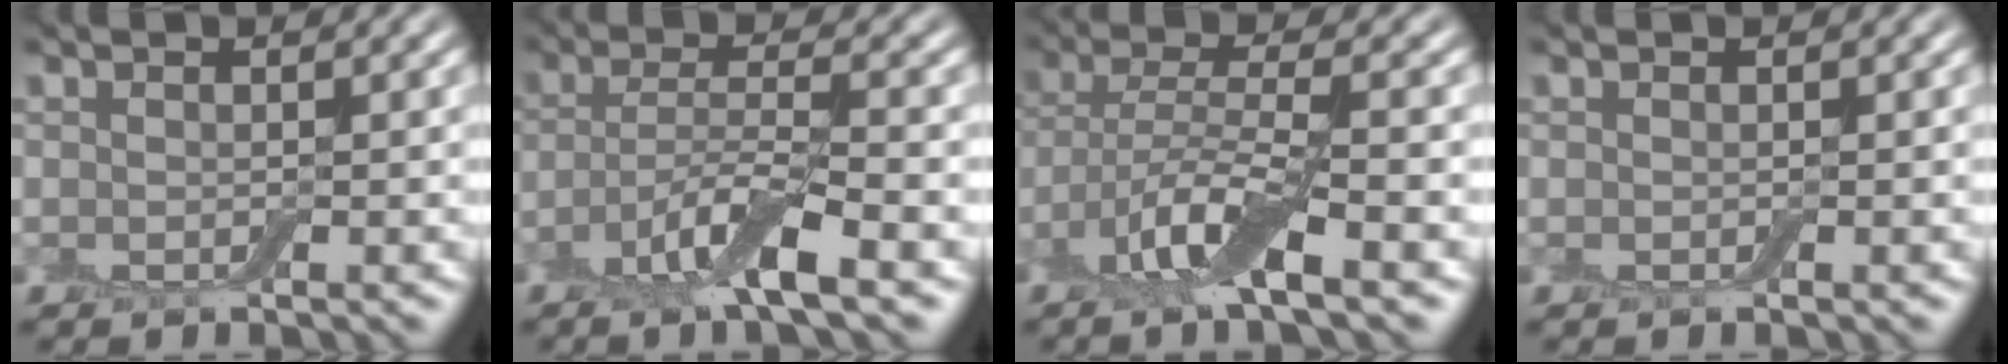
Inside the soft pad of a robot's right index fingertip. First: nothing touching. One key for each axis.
{"total": 4.7, "fx": -2.5, "fy": 0.8, "fz": 3.9, "tx": -0.076, "ty": 0.001, "tz": -0.058}
{"total": 5.4, "fx": -2.7, "fy": 1.3, "fz": 4.5, "tx": -0.098, "ty": -0.002, "tz": -0.062}
{"total": 0.0}